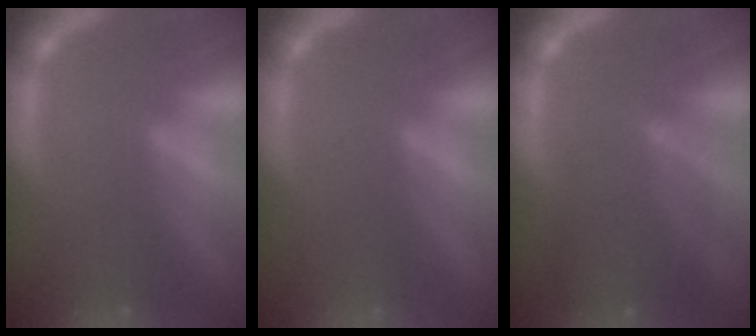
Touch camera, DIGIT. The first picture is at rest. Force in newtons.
{"total": 0.0}
{"total": 6.6}